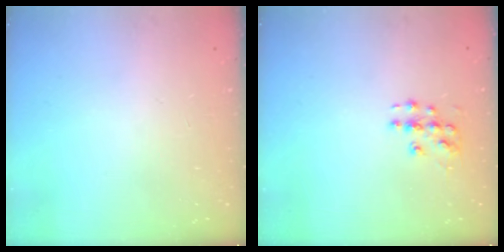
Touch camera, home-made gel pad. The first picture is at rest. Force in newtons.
{"total": 6.1, "press": 6.1, "slide": 0.4}